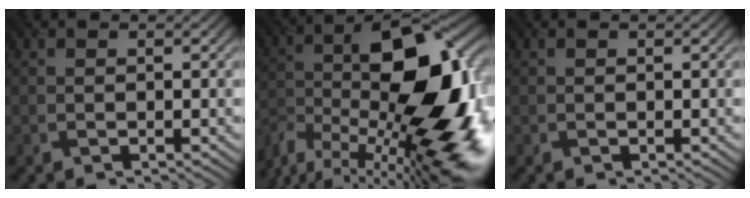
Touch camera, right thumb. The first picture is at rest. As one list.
[{"total": 18.1, "force": [-6.0, 9.0, 14.5], "torque": [-0.249, -0.002, -0.116]}, {"total": 0.0}]